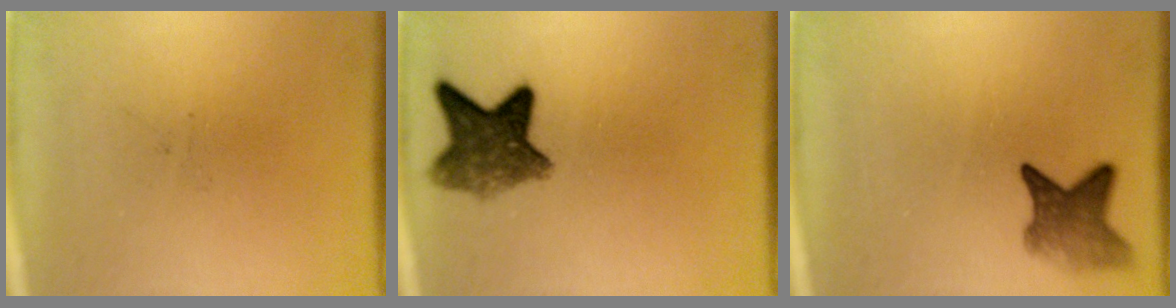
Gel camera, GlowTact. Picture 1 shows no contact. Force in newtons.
{"total": 7.5}
{"total": 4.5}